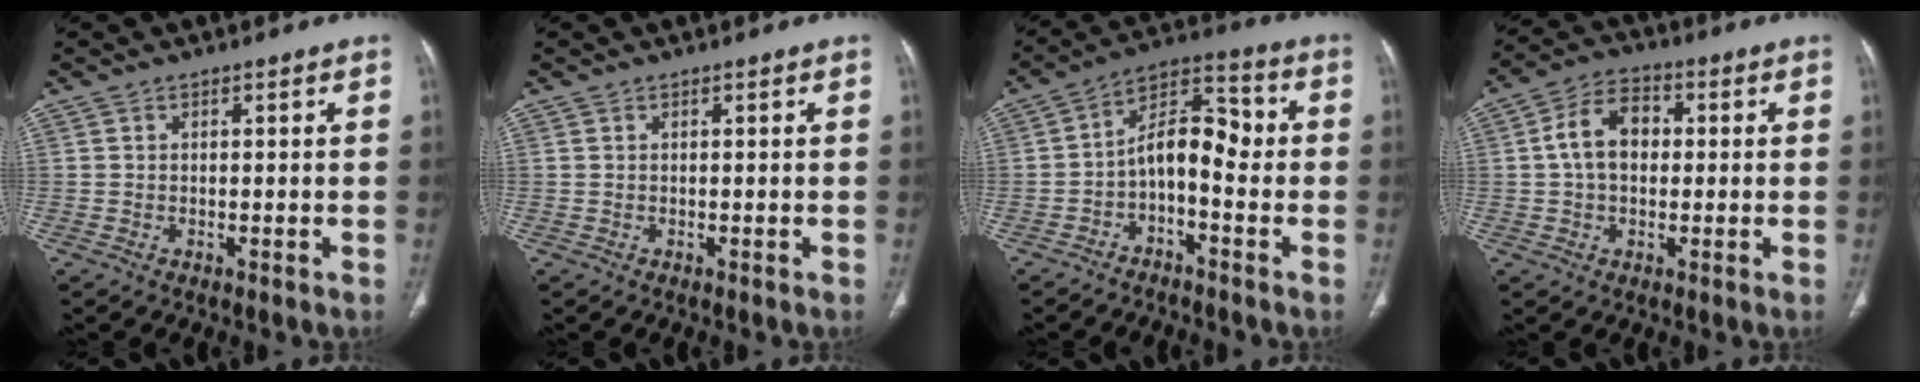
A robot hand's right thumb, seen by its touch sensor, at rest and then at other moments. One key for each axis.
{"total": 0.0}
{"total": 9.7, "fx": -1.9, "fy": 5.1, "fz": 8.1, "tx": -0.114, "ty": 0.054, "tz": -0.044}
{"total": 9.0, "fx": 0.7, "fy": 6.3, "fz": 6.4, "tx": -0.097, "ty": 0.023, "tz": 0.003}